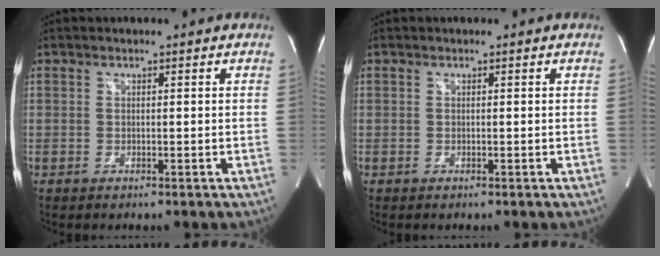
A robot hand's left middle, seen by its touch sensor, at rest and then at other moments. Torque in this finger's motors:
{"motor_torque": [0.00, 0.00, -0.01, 0.00]}